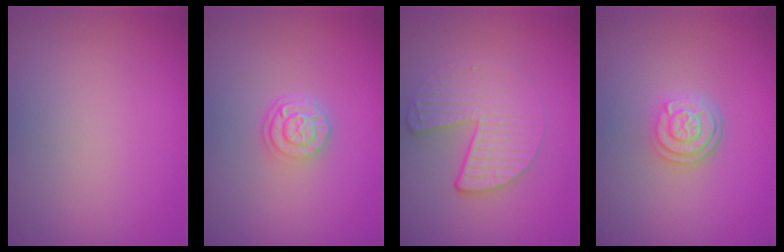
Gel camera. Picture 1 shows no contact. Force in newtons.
{"total": 2.6, "press": 2.1, "slide": 1.5}
{"total": 4.5, "press": 3.1, "slide": 3.3}
{"total": 2.9, "press": 2.4, "slide": 1.7}